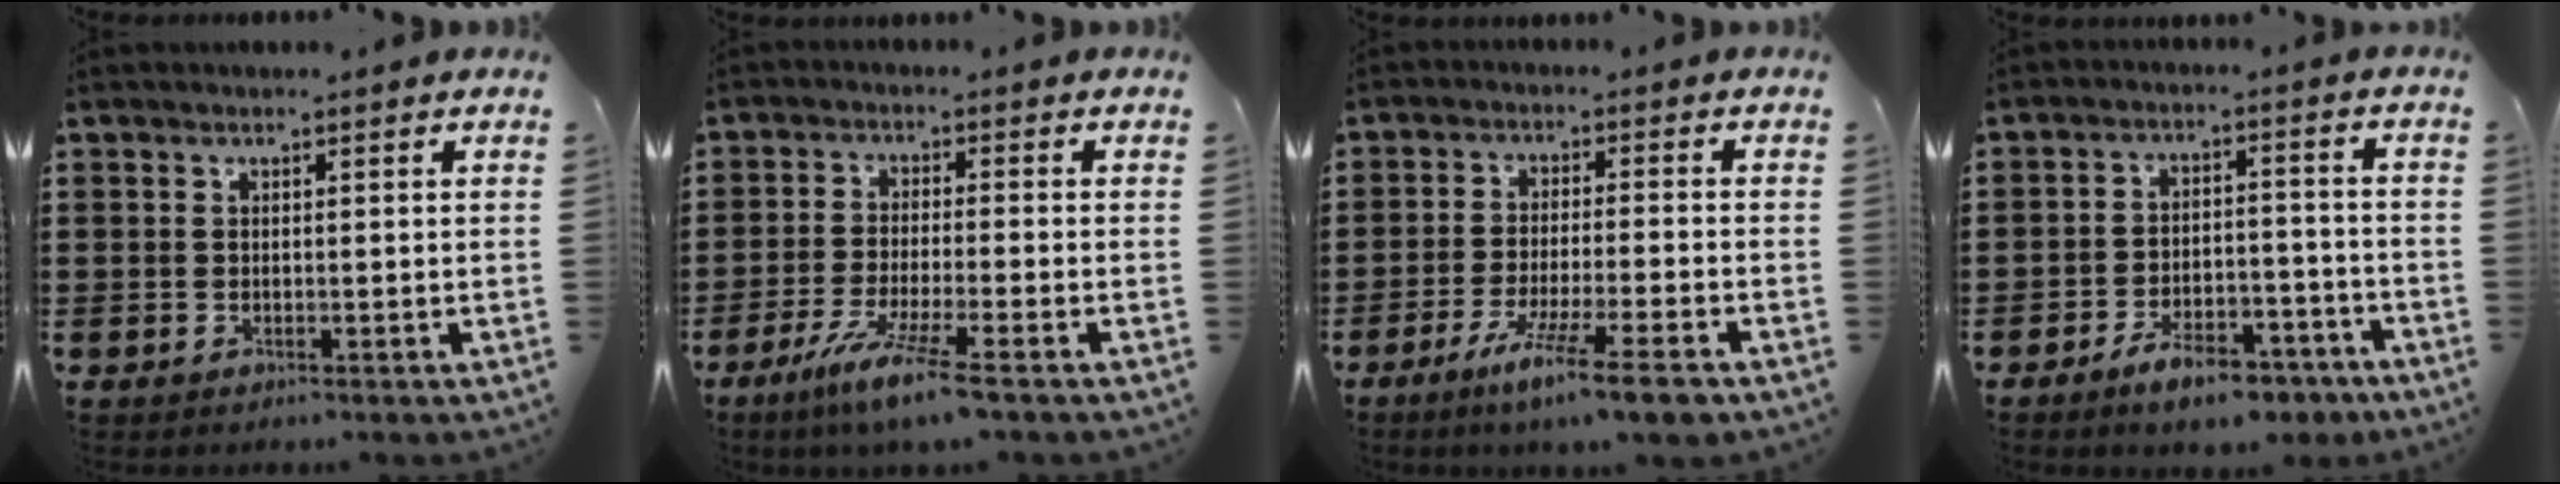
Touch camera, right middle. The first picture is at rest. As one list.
[{"total": 6.4, "force": [-4.7, -0.4, 4.4], "torque": [-0.089, -0.018, -0.087]}, {"total": 8.2, "force": [-6.1, 0.1, 5.4], "torque": [-0.096, -0.009, -0.110]}, {"total": 7.3, "force": [-6.1, 1.9, 3.6], "torque": [-0.055, 0.016, -0.110]}]